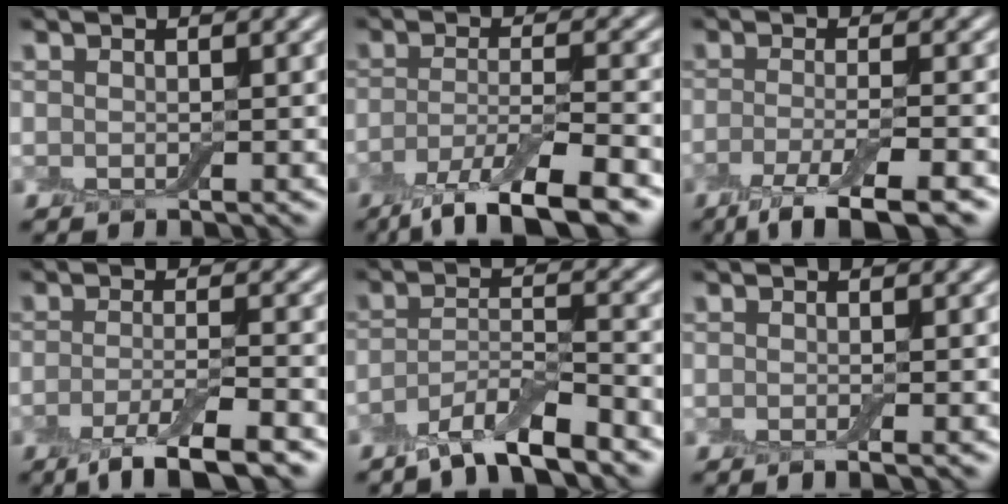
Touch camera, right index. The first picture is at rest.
{"total": 7.0, "force": [-4.5, 1.7, 5.2], "torque": [-0.084, -0.007, -0.085]}
{"total": 5.5, "force": [-3.2, 1.1, 4.3], "torque": [-0.070, -0.006, -0.064]}
{"total": 5.0, "force": [-3.0, 1.0, 3.9], "torque": [-0.065, -0.005, -0.059]}
{"total": 5.2, "force": [-4.0, 1.1, 3.1], "torque": [-0.056, -0.005, -0.077]}
{"total": 1.1, "force": [-0.4, 0.2, 1.0], "torque": [-0.013, -0.006, -0.007]}